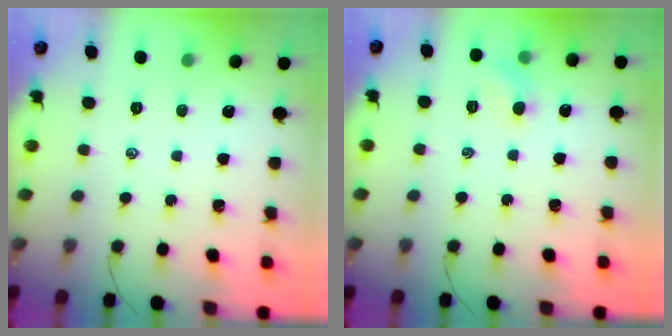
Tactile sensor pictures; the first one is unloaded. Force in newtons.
{"total": 6.0, "press": 5.7, "slide": 1.8}